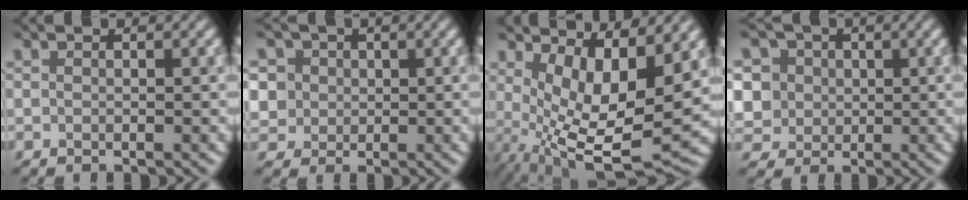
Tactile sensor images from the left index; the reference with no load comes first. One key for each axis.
{"total": 5.8, "fx": 2.1, "fy": 5.0, "fz": 1.9, "tx": -0.038, "ty": 0.023, "tz": 0.017}
{"total": 8.7, "fx": 1.6, "fy": 3.0, "fz": 8.0, "tx": -0.152, "ty": -0.024, "tz": 0.039}
{"total": 7.9, "fx": 2.9, "fy": 6.7, "fz": 3.0, "tx": -0.060, "ty": 0.026, "tz": 0.025}